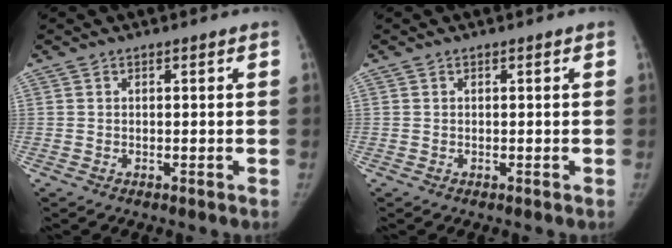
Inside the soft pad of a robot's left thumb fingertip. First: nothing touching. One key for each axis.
{"total": 0.0}